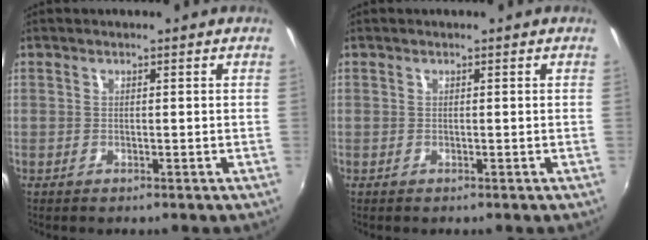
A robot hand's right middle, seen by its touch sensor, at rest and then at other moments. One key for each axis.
{"total": 0.0}